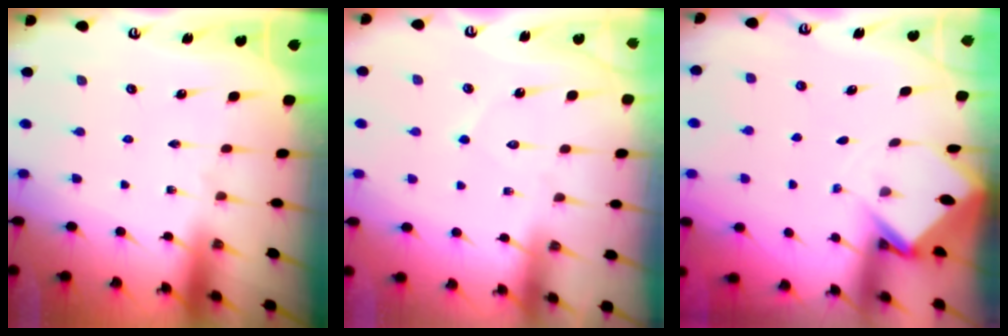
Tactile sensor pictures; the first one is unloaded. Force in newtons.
{"total": 4.7, "press": 4.7, "slide": 0.4}
{"total": 2.9, "press": 2.9, "slide": 0.2}